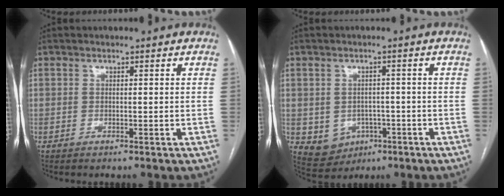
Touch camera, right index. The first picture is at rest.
{"total": 5.9, "force": [-1.9, 5.3, 1.9], "torque": [-0.033, 0.012, -0.012]}